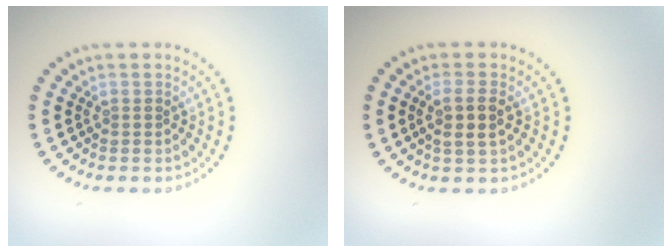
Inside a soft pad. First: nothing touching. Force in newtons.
{"total": 2.5, "press": 2.2, "slide": 1.0}